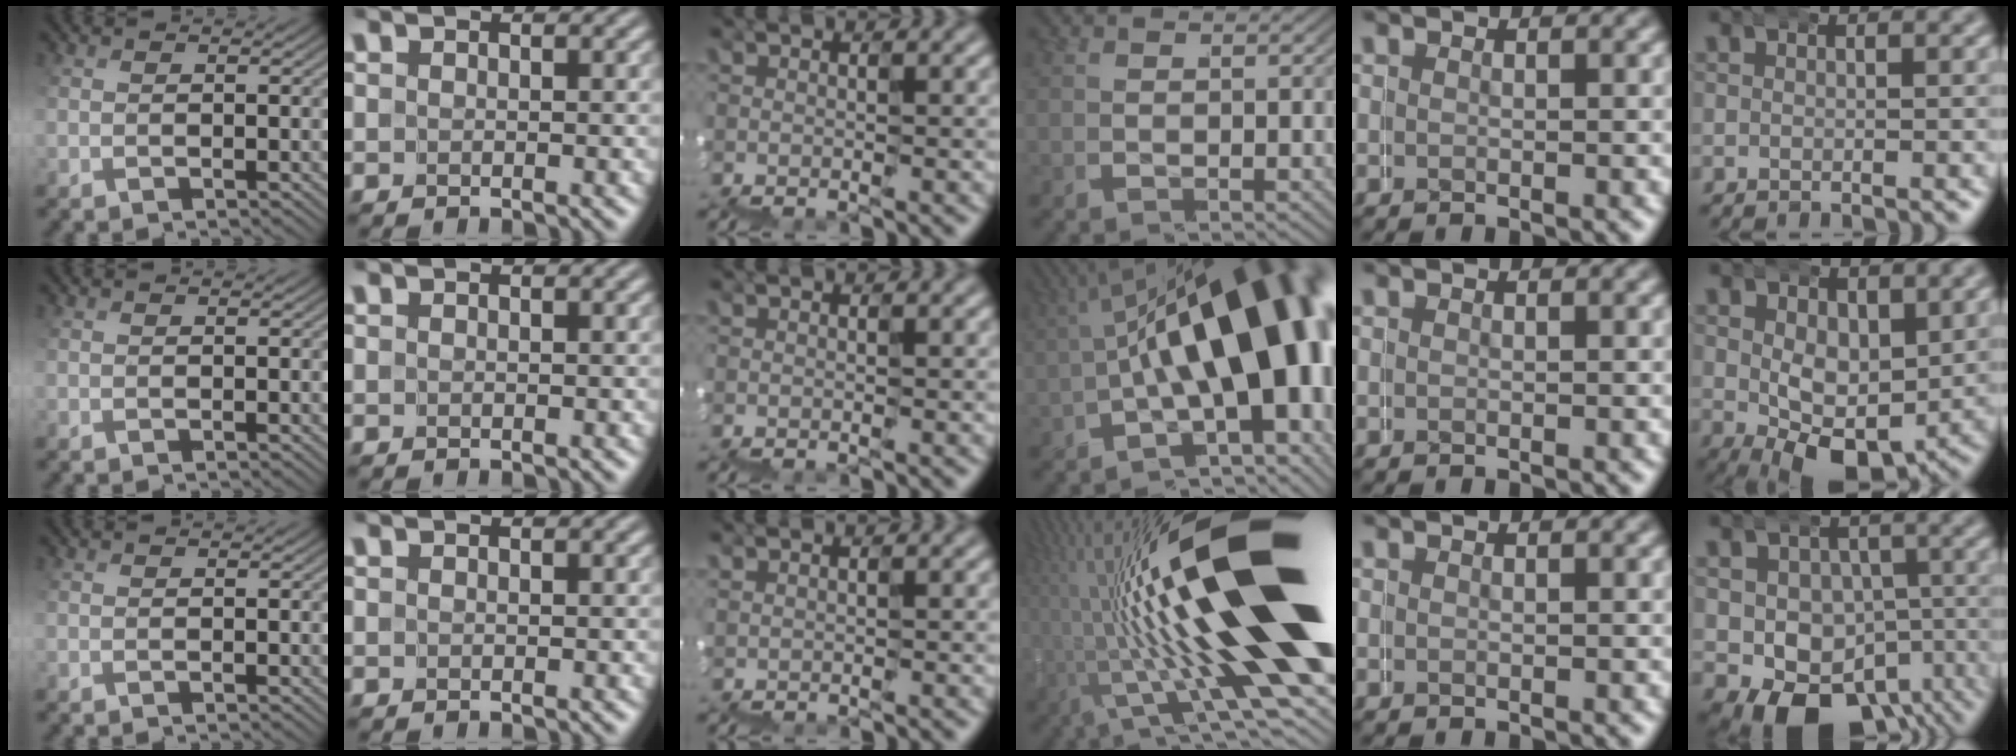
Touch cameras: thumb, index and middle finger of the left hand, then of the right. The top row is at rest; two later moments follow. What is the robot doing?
{"motion": "wrap", "object": "duck tape"}